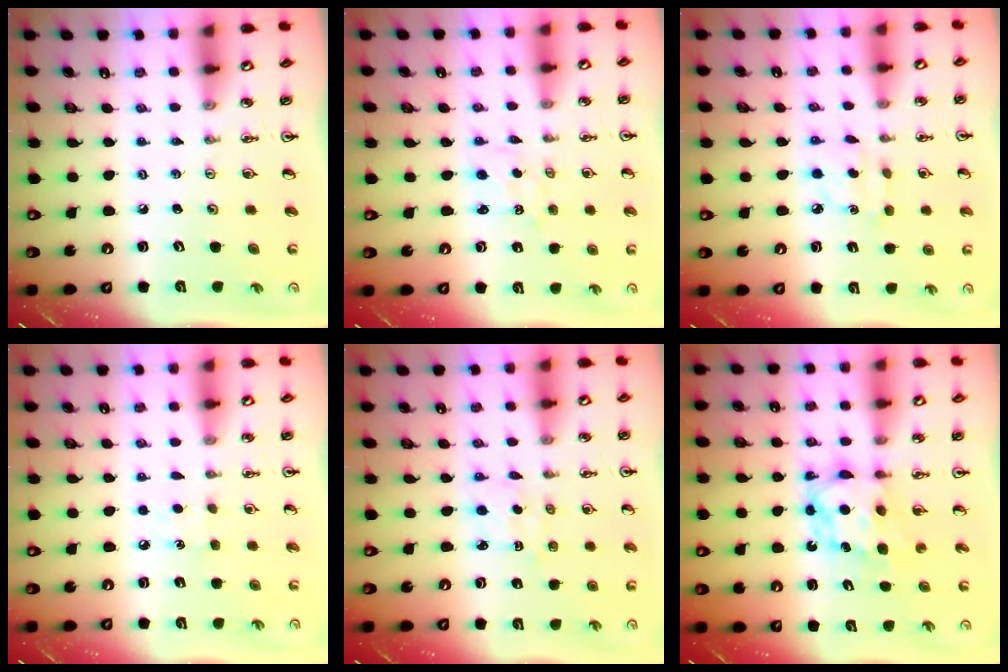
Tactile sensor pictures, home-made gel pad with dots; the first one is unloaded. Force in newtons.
{"total": 0.9, "press": 0.7, "slide": 0.6}
{"total": 2.9, "press": 2.8, "slide": 0.5}
{"total": 5.4, "press": 5.3, "slide": 0.7}
{"total": 1.9, "press": 1.8, "slide": 0.6}
{"total": 6.7, "press": 6.7, "slide": 0.5}